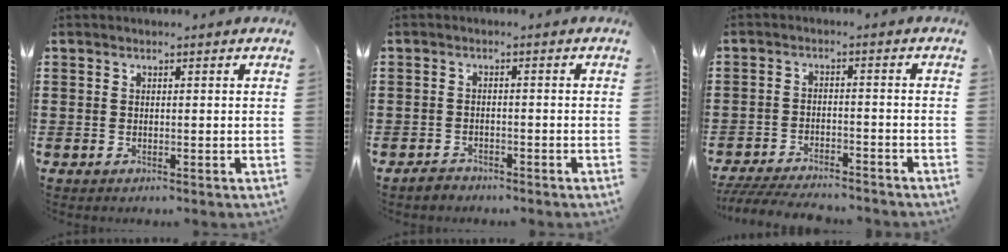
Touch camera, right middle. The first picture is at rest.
{"total": 1.8, "force": [-1.6, 0.7, 0.0], "torque": [-0.006, 0.005, -0.036]}
{"total": 5.0, "force": [-4.9, 0.6, 1.1], "torque": [-0.028, 0.000, -0.101]}